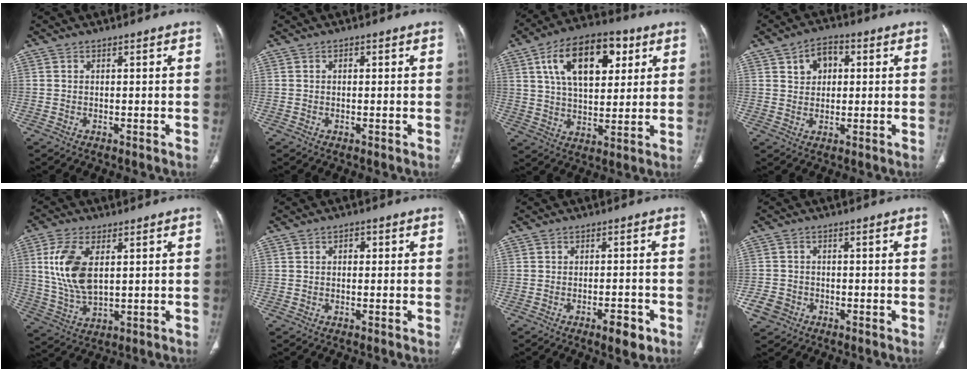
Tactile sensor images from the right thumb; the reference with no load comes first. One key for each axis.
{"total": 0.8, "fx": 0.2, "fy": 0.5, "fz": 0.5, "tx": -0.008, "ty": 0.001, "tz": 0.003}
{"total": 18.2, "fx": 6.9, "fy": 9.9, "fz": 13.6, "tx": -0.190, "ty": -0.006, "tz": 0.113}
{"total": 6.3, "fx": 2.1, "fy": 4.5, "fz": 3.9, "tx": -0.037, "ty": 0.002, "tz": 0.030}
{"total": 11.3, "fx": 2.6, "fy": 6.0, "fz": 9.2, "tx": -0.194, "ty": -0.010, "tz": 0.056}
{"total": 1.7, "fx": 0.3, "fy": 1.3, "fz": 1.2, "tx": -0.011, "ty": 0.005, "tz": 0.002}
{"total": 4.7, "fx": -2.6, "fy": 1.7, "fz": 3.5, "tx": -0.042, "ty": 0.009, "tz": -0.033}
{"total": 4.1, "fx": -2.0, "fy": 3.4, "fz": 1.3, "tx": -0.019, "ty": 0.015, "tz": -0.033}